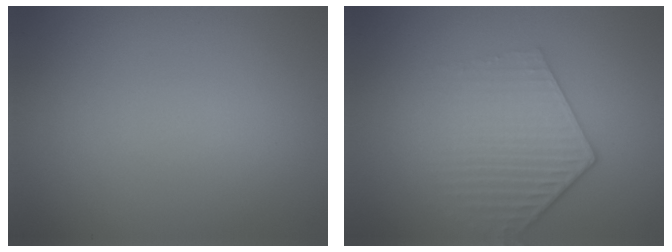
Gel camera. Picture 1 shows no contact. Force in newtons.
{"total": 3.9, "press": 3.1, "slide": 2.4}